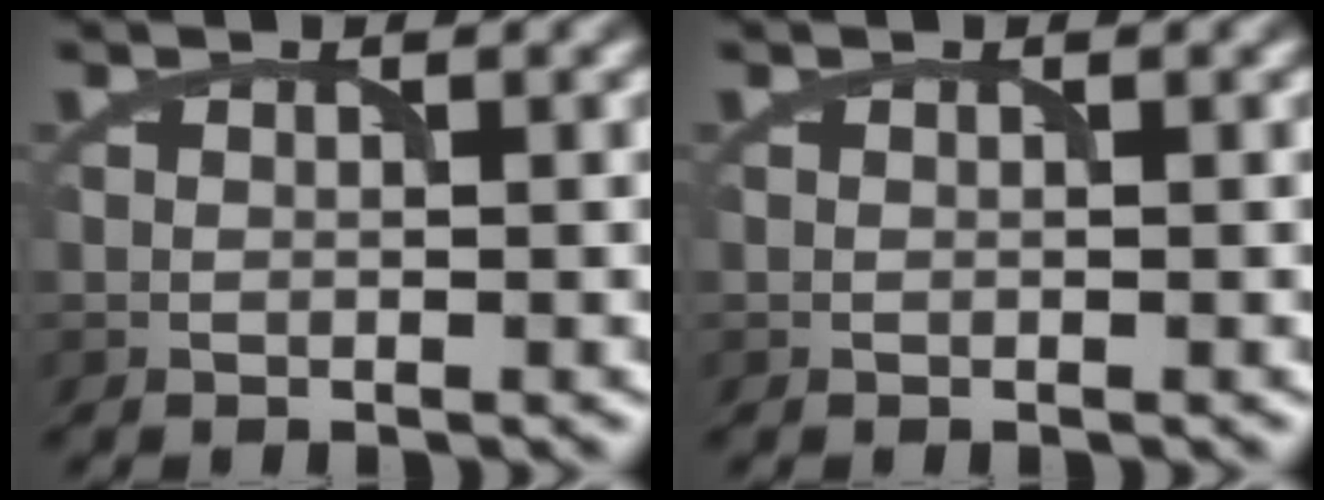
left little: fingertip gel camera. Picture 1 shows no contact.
{"total": 0.0}